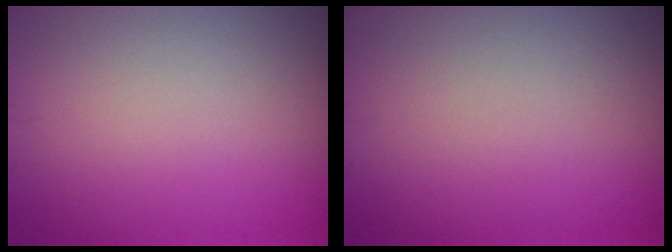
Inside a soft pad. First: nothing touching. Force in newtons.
{"total": 0.0}